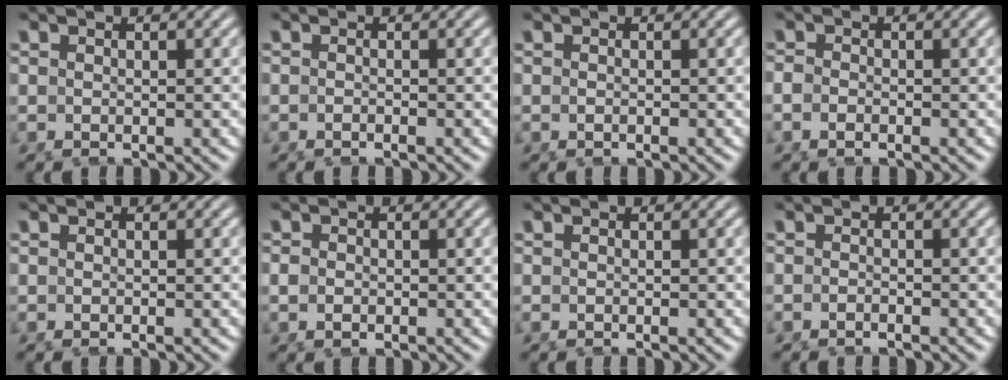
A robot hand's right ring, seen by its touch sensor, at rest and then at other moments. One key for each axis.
{"total": 0.7, "fx": -0.6, "fy": -0.4, "fz": 0.1, "tx": -0.002, "ty": -0.004, "tz": -0.010}
{"total": 0.5, "fx": -0.4, "fy": -0.3, "fz": 0.1, "tx": -0.004, "ty": -0.006, "tz": -0.004}
{"total": 1.3, "fx": -0.9, "fy": 0.7, "fz": 0.6, "tx": -0.015, "ty": -0.010, "tz": -0.015}
{"total": 0.0}
{"total": 0.9, "fx": -0.6, "fy": 0.3, "fz": 0.5, "tx": -0.012, "ty": -0.013, "tz": -0.003}
{"total": 0.0}
{"total": 1.0, "fx": -0.9, "fy": -0.4, "fz": 0.0, "tx": -0.001, "ty": -0.006, "tz": -0.015}